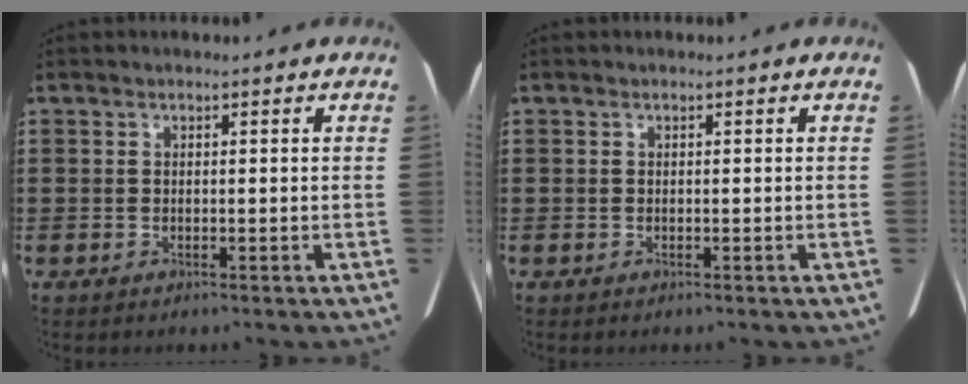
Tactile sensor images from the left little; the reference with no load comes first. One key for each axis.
{"total": 0.0}